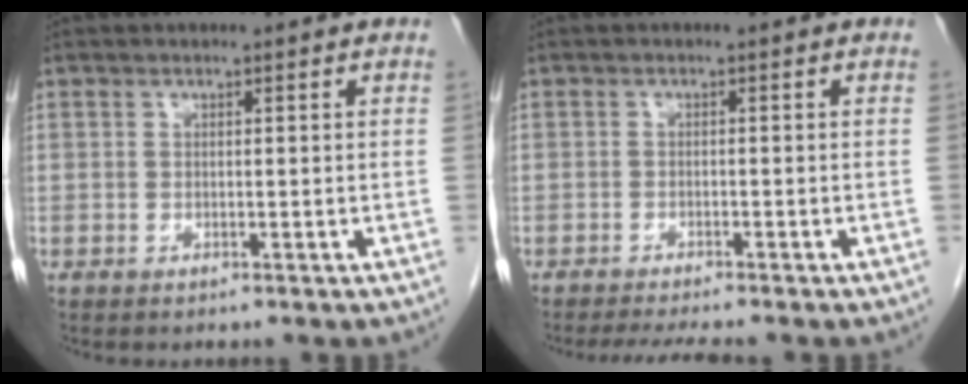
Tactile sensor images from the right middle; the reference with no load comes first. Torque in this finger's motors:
{"motor_torque": [0.18, 0.02, 0.00, 0.01]}